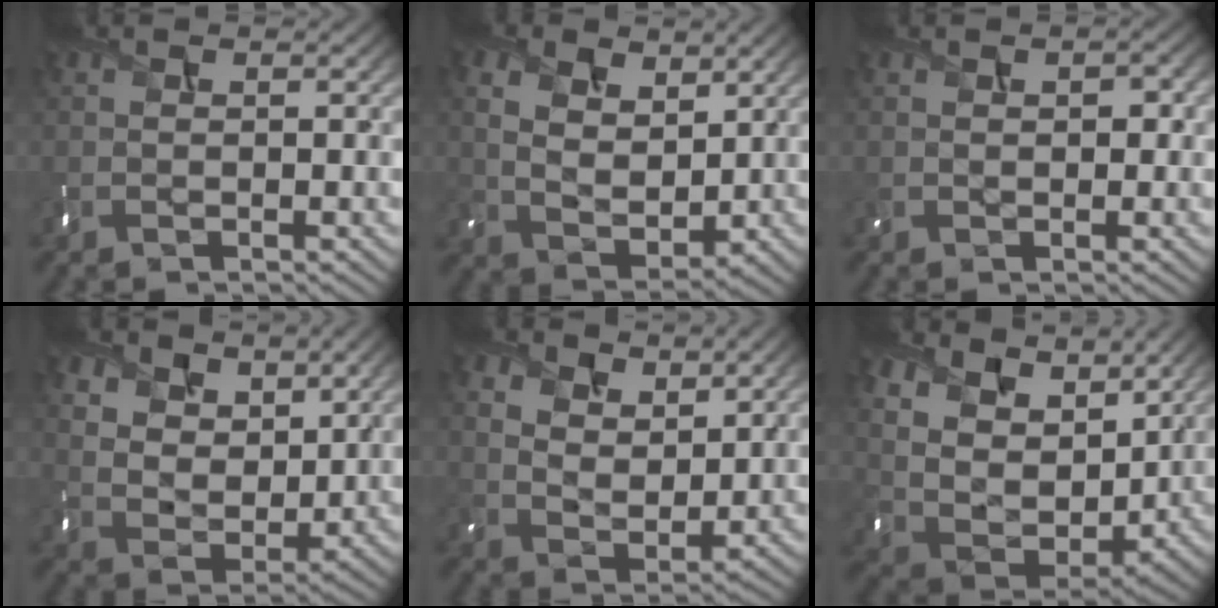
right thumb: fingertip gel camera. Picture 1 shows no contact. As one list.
[{"total": 7.9, "force": [3.7, 5.0, 4.8], "torque": [-0.135, -0.002, 0.073]}, {"total": 2.1, "force": [0.4, 1.4, 1.5], "torque": [-0.028, 0.000, 0.009]}, {"total": 9.7, "force": [6.4, 5.6, 4.5], "torque": [-0.137, -0.026, 0.117]}, {"total": 7.7, "force": [5.0, 4.3, 3.9], "torque": [-0.101, -0.018, 0.101]}, {"total": 13.6, "force": [9.1, 7.6, 6.6], "torque": [-0.206, 0.028, 0.145]}]